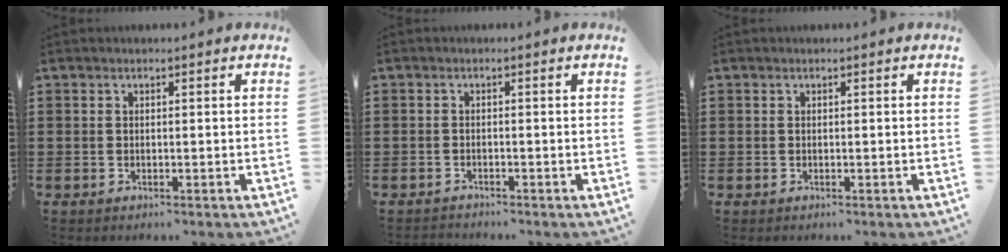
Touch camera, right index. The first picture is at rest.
{"total": 1.1, "force": [-1.1, 0.3, -0.2], "torque": [0.000, 0.006, -0.025]}
{"total": 0.0}